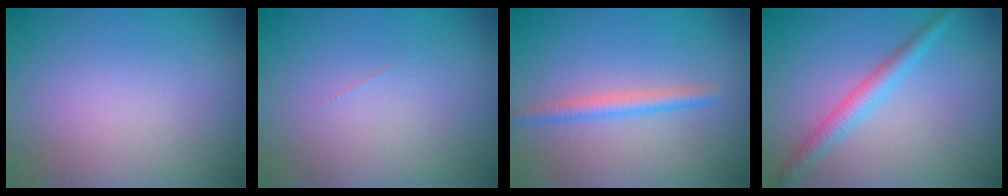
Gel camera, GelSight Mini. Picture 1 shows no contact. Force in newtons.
{"total": 0.0}
{"total": 1.9, "press": 1.9, "slide": 0.1}
{"total": 2.4, "press": 2.4, "slide": 0.0}